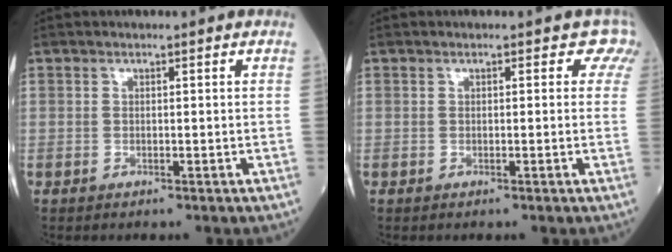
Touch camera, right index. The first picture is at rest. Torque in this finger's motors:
{"motor_torque": [0.01, 0.03, 0.00, 0.02]}